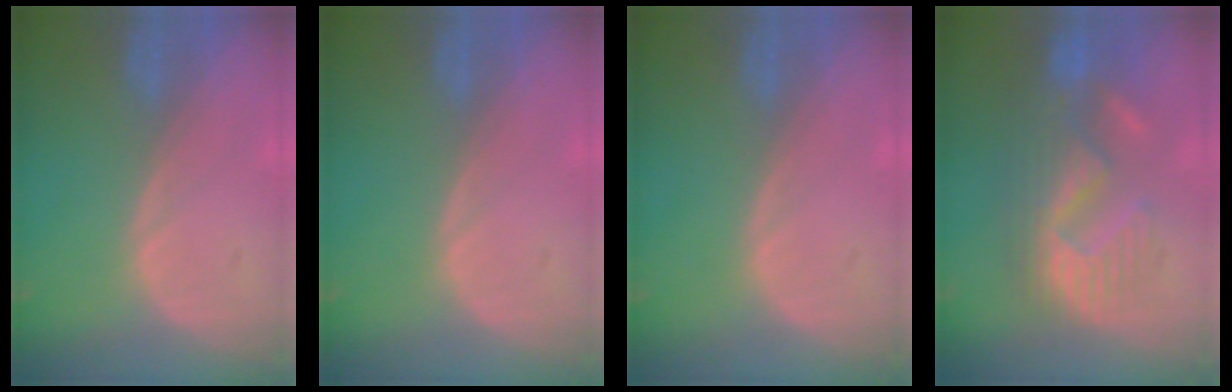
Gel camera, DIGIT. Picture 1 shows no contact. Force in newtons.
{"total": 0.0}
{"total": 0.0}
{"total": 10.6, "press": 10.0, "slide": 3.7}